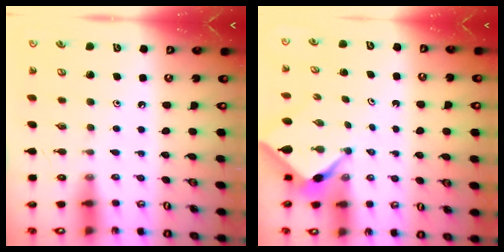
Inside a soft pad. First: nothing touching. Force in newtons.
{"total": 2.6, "press": 2.5, "slide": 0.3}